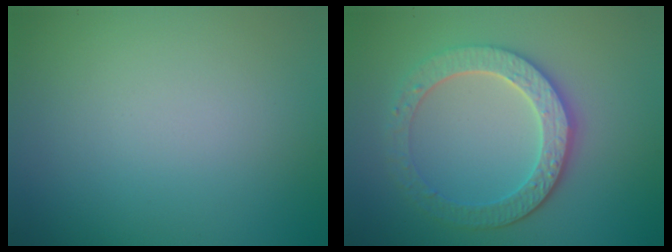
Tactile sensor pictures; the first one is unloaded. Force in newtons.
{"total": 4.6, "press": 4.0, "slide": 2.2}